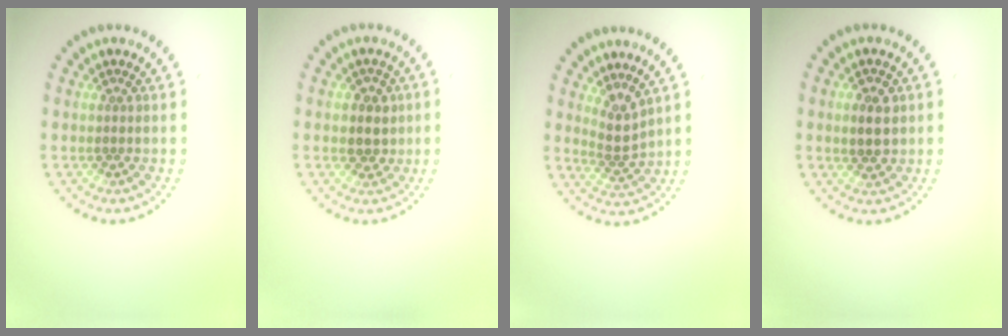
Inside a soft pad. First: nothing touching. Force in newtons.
{"total": 2.5, "press": 2.4, "slide": 0.9}
{"total": 2.4, "press": 1.6, "slide": 1.8}
{"total": 2.7, "press": 2.6, "slide": 0.5}